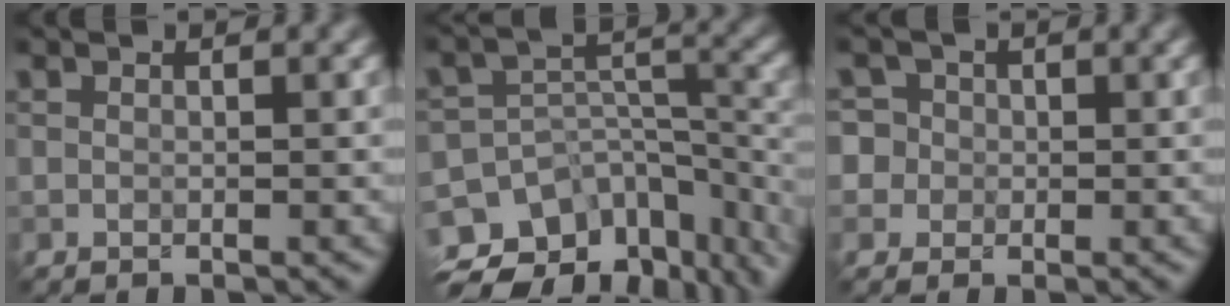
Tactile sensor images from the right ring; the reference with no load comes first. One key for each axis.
{"total": 14.0, "fx": -9.8, "fy": 8.4, "fz": 5.4, "tx": -0.106, "ty": -0.004, "tz": -0.106}
{"total": 4.9, "fx": 0.0, "fy": 4.7, "fz": 1.2, "tx": -0.015, "ty": 0.032, "tz": -0.028}